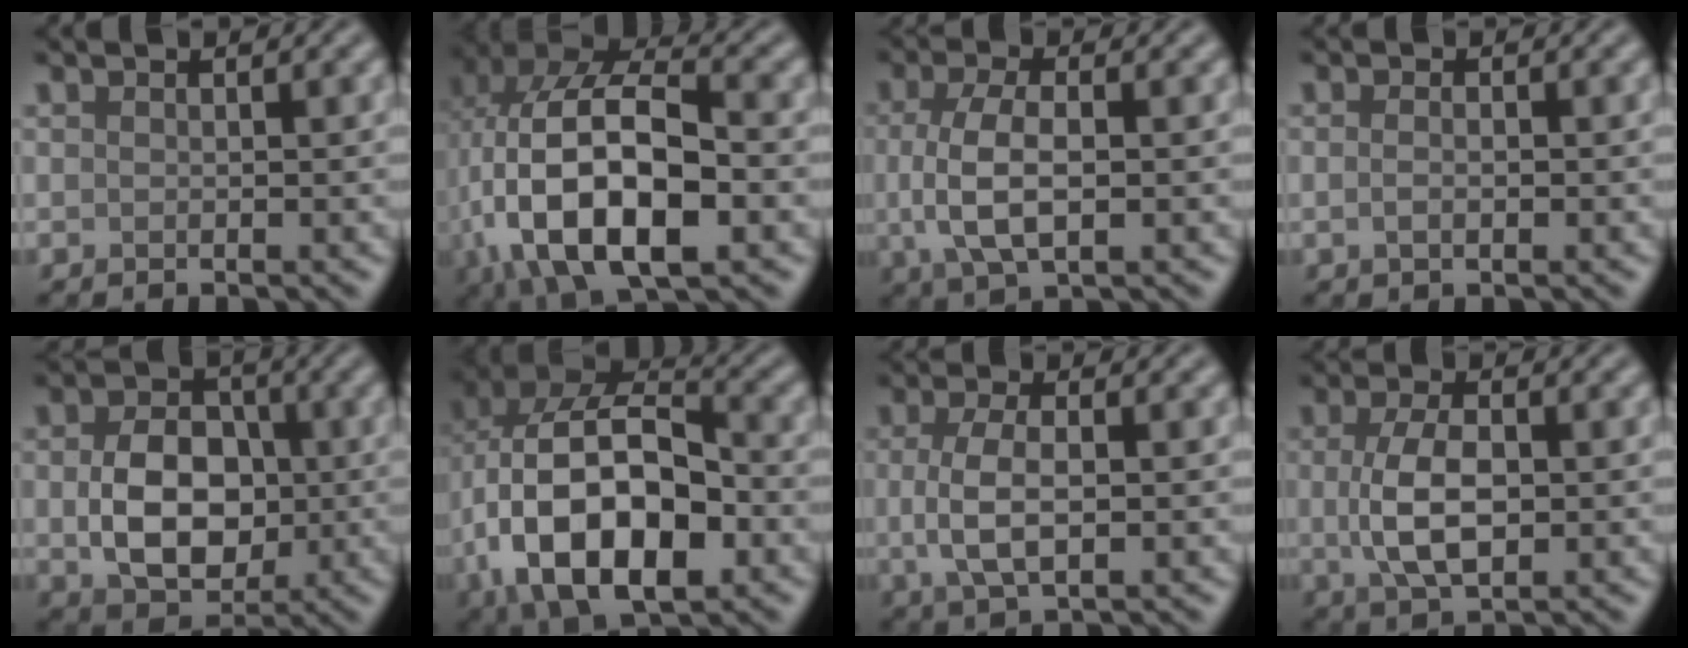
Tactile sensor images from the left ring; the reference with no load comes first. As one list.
[{"total": 15.1, "force": [-2.5, 8.0, 12.5], "torque": [-0.232, -0.001, -0.035]}, {"total": 5.4, "force": [-0.1, 2.4, 4.8], "torque": [-0.107, -0.002, -0.004]}, {"total": 1.3, "force": [-0.2, 0.6, 1.2], "torque": [-0.021, -0.005, -0.004]}, {"total": 7.3, "force": [-0.3, 5.3, 5.0], "torque": [-0.095, -0.007, -0.002]}, {"total": 14.8, "force": [-3.6, 8.5, 11.5], "torque": [-0.218, -0.008, -0.069]}, {"total": 4.3, "force": [-0.1, 1.8, 3.9], "torque": [-0.089, -0.001, -0.002]}, {"total": 5.2, "force": [-0.1, 2.6, 4.5], "torque": [-0.096, -0.001, -0.001]}]